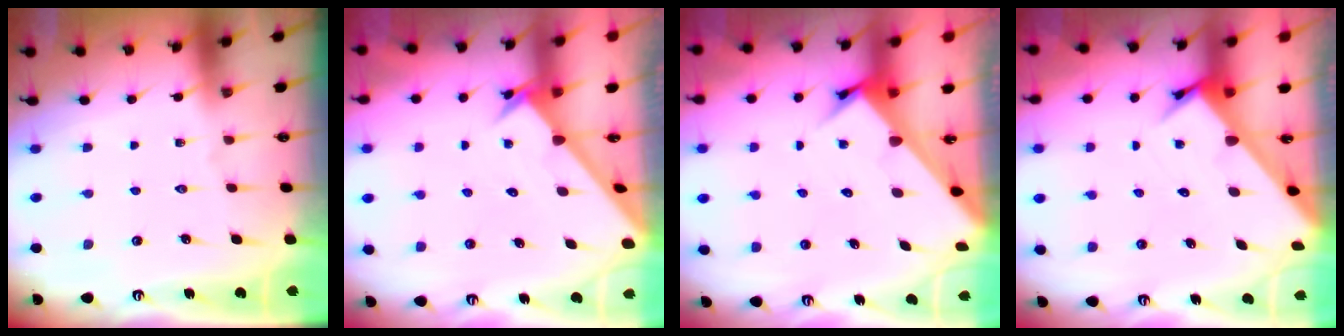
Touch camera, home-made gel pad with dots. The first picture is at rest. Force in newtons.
{"total": 2.6, "press": 2.6, "slide": 0.2}
{"total": 3.6, "press": 3.6, "slide": 0.2}
{"total": 3.5, "press": 3.5, "slide": 0.1}